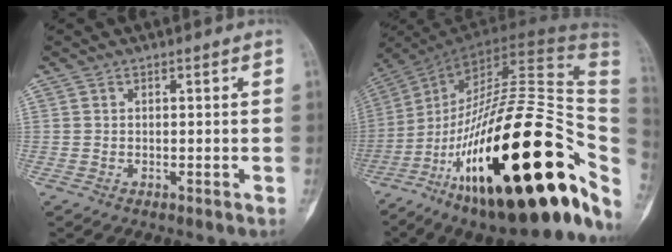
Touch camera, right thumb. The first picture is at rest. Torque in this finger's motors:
{"motor_torque": [3.82, 1.20, 2.58, -0.19, 1.05]}